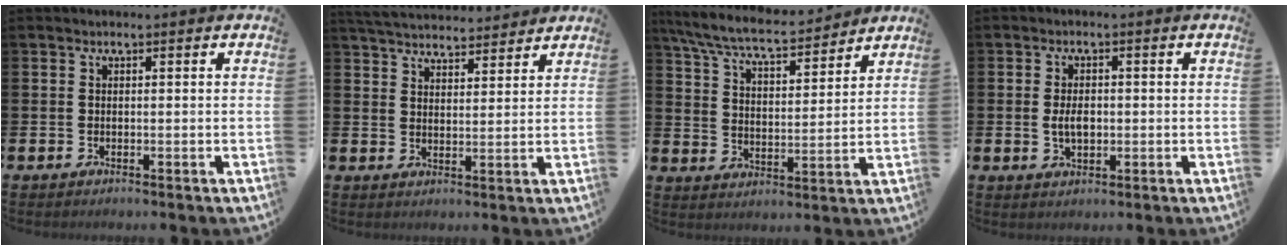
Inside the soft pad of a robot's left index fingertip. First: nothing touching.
{"total": 5.1, "force": [5.0, 1.0, 0.5], "torque": [-0.019, -0.030, 0.088]}
{"total": 7.7, "force": [7.1, 1.2, 2.8], "torque": [-0.086, -0.042, 0.125]}
{"total": 3.1, "force": [0.0, 1.9, 2.5], "torque": [-0.035, 0.000, -0.005]}